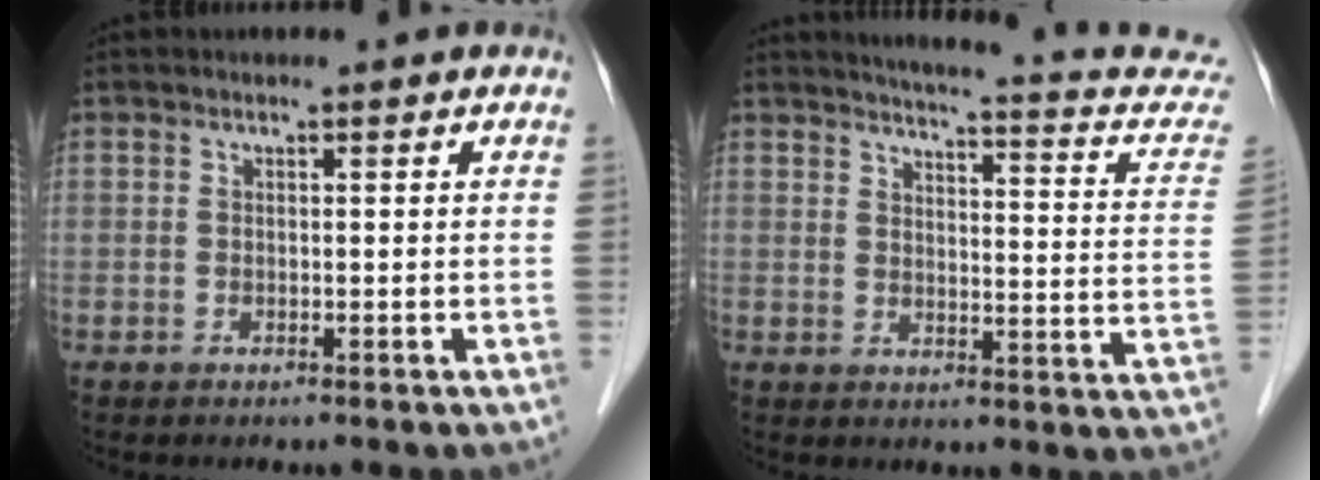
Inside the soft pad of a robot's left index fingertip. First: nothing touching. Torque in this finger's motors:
{"motor_torque": [-0.07, -0.51, 0.02, 0.01]}